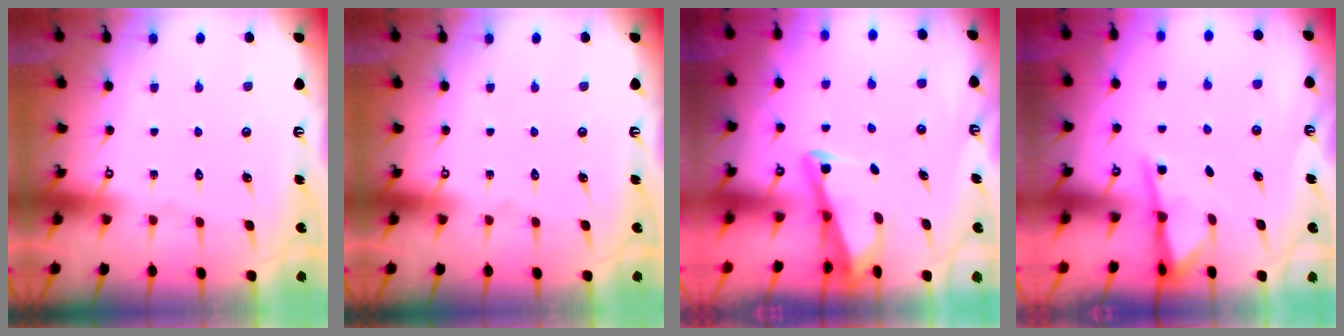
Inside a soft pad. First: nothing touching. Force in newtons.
{"total": 0.0}
{"total": 2.7, "press": 2.7, "slide": 0.3}
{"total": 2.6, "press": 2.6, "slide": 0.4}